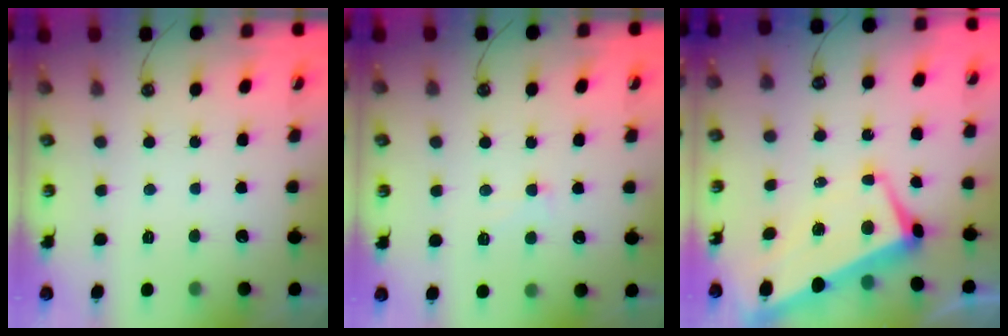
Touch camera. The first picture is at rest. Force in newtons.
{"total": 0.6, "press": 0.4, "slide": 0.5}
{"total": 1.8, "press": 1.2, "slide": 1.3}